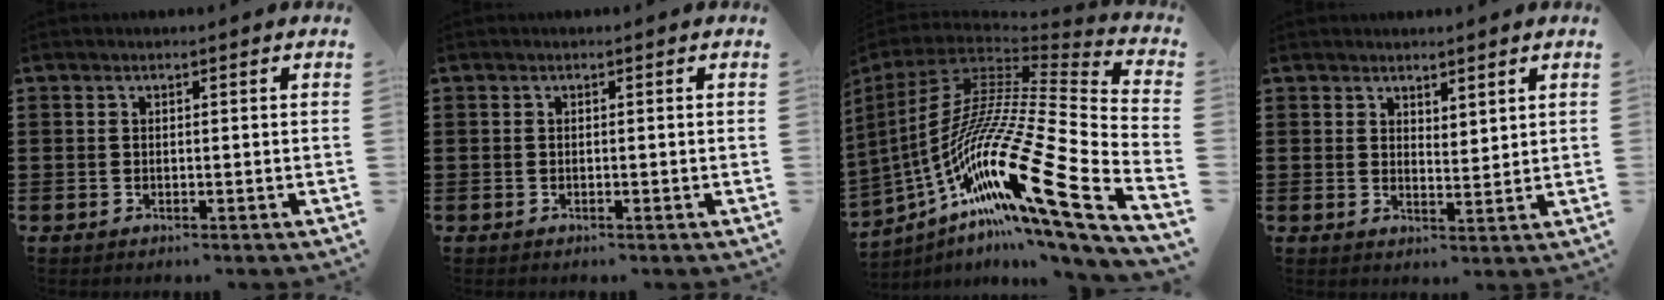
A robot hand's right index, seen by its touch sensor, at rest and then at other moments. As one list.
[{"total": 0.0}, {"total": 22.4, "force": [-9.6, 5.0, 19.6], "torque": [-0.418, -0.029, -0.188]}, {"total": 2.2, "force": [2.1, 0.6, -0.1], "torque": [-0.003, 0.004, 0.042]}]